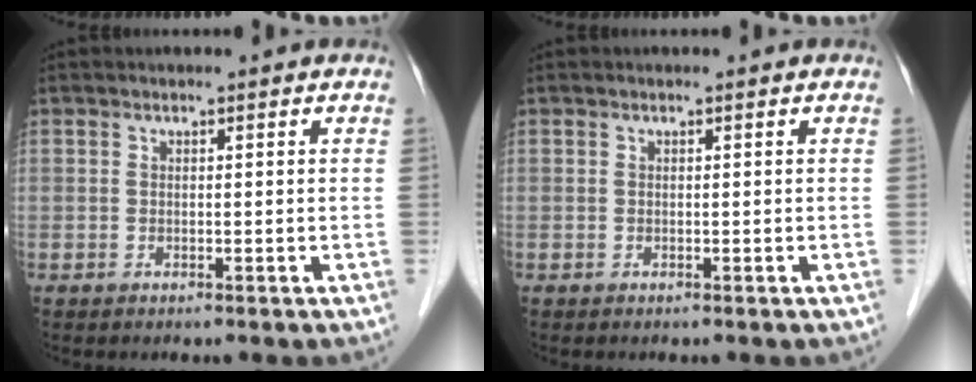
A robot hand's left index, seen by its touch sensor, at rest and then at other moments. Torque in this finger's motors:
{"motor_torque": [0.00, 0.00, 0.00, 0.00]}